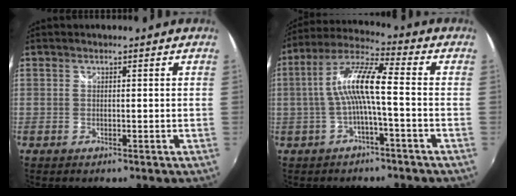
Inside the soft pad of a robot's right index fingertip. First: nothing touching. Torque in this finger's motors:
{"motor_torque": [1.34, -0.29, 0.91, 0.21]}